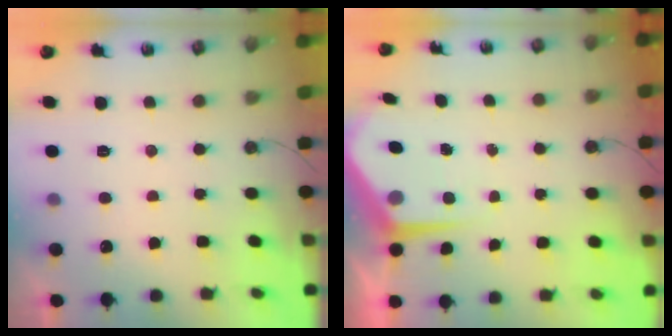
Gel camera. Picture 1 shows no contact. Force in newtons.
{"total": 6.5, "press": 6.5, "slide": 0.2}